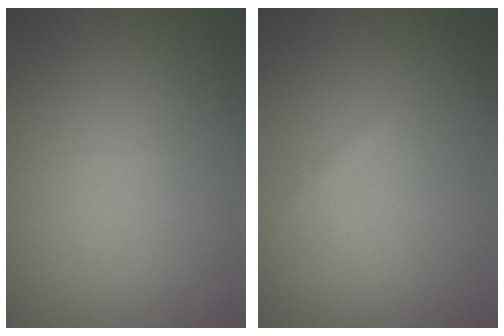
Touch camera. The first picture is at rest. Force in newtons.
{"total": 0.5, "press": 0.5, "slide": 0.0}